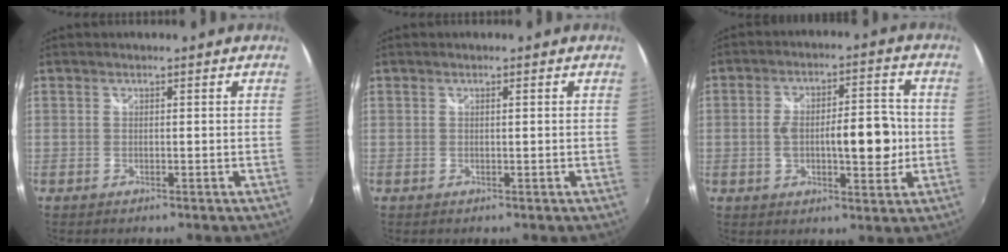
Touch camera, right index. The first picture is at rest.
{"total": 0.5, "force": [0.1, -0.1, 0.5], "torque": [-0.009, 0.002, 0.002]}
{"total": 11.4, "force": [-1.4, 4.5, 10.4], "torque": [-0.174, 0.003, -0.019]}